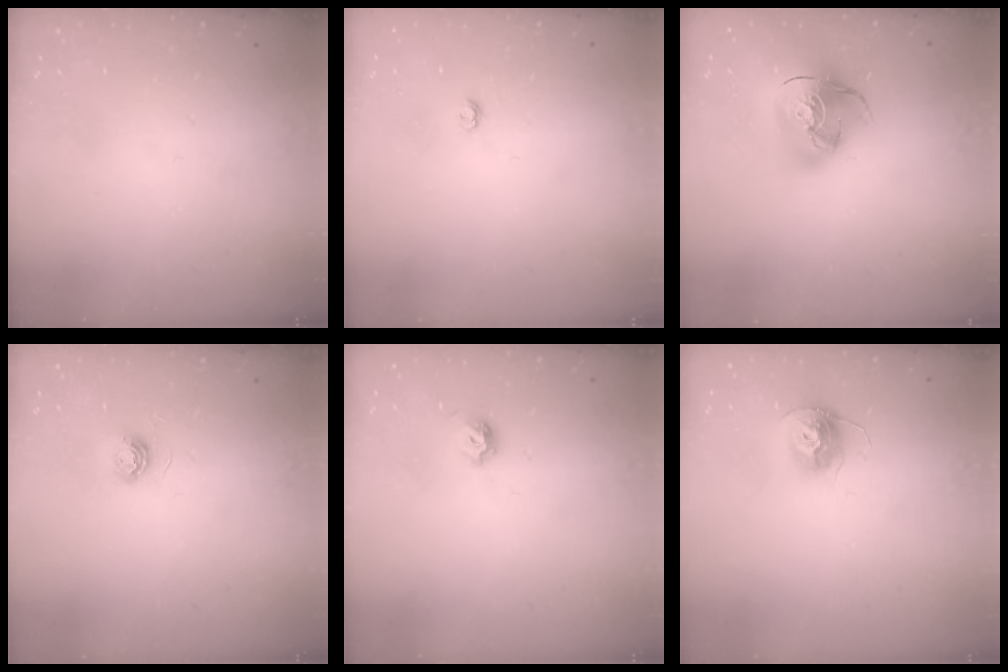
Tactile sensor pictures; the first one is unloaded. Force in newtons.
{"total": 2.9, "press": 2.9, "slide": 0.4}
{"total": 17.2, "press": 17.1, "slide": 2.0}
{"total": 5.1, "press": 5.1, "slide": 0.5}
{"total": 4.4, "press": 4.3, "slide": 0.9}
{"total": 11.4, "press": 11.3, "slide": 0.8}